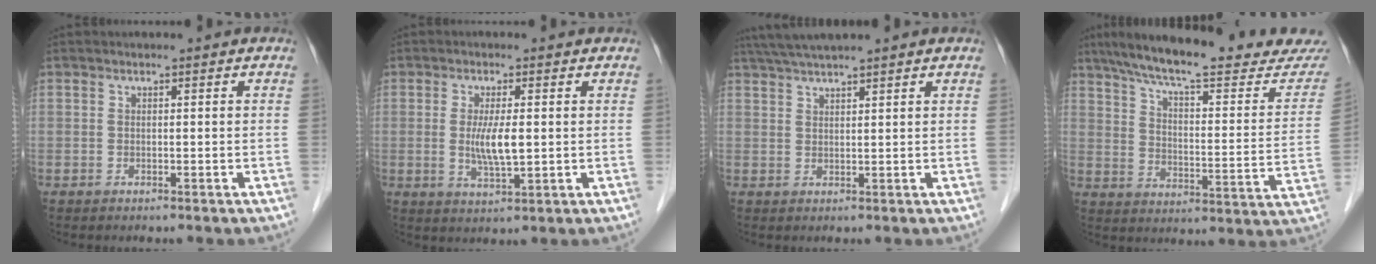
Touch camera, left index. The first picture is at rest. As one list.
[{"total": 5.0, "force": [0.2, 0.9, 4.9], "torque": [-0.098, -0.009, 0.004]}, {"total": 5.9, "force": [5.0, -0.5, 3.1], "torque": [-0.058, 0.035, 0.091]}, {"total": 25.0, "force": [22.0, 2.9, 11.6], "torque": [-0.176, -0.036, 0.292]}]